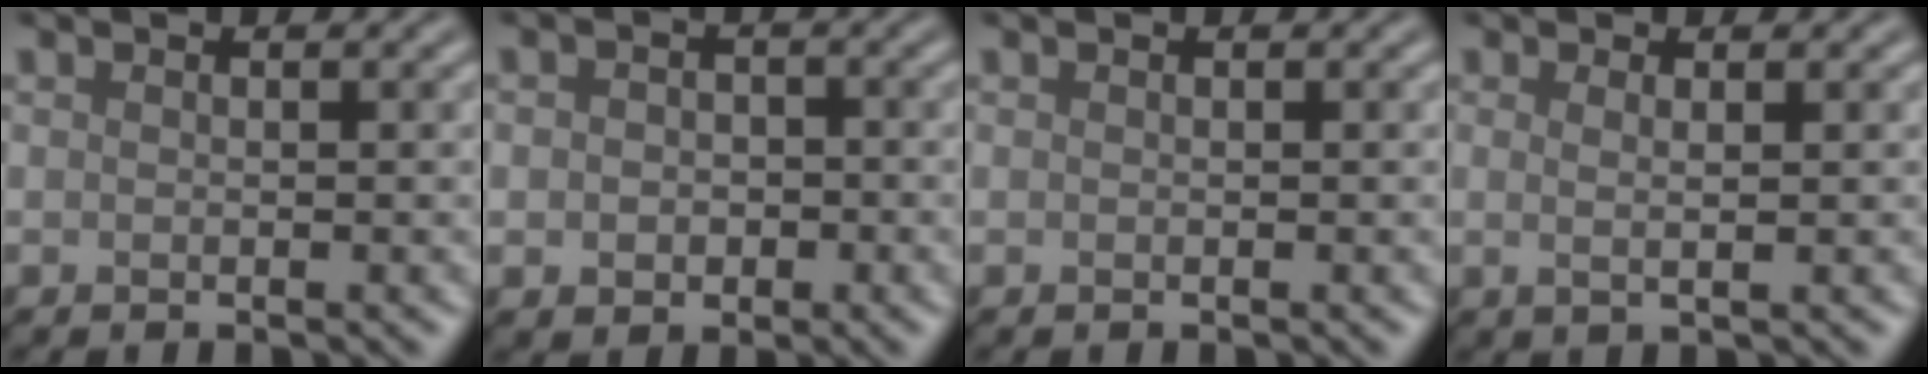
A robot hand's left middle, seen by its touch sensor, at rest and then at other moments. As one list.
[{"total": 2.6, "force": [-0.4, 2.1, 1.4], "torque": [-0.008, -0.005, -0.012]}, {"total": 0.0}, {"total": 1.5, "force": [0.4, 0.4, 1.4], "torque": [-0.023, -0.001, 0.001]}]